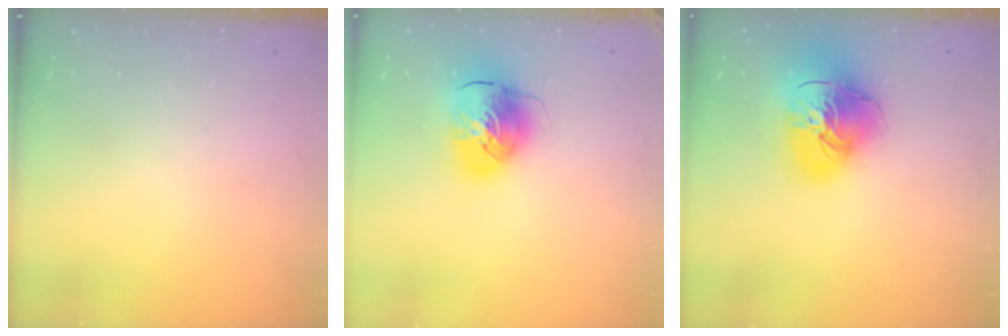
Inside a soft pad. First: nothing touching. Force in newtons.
{"total": 11.2, "press": 11.0, "slide": 1.9}
{"total": 19.5, "press": 19.4, "slide": 2.3}